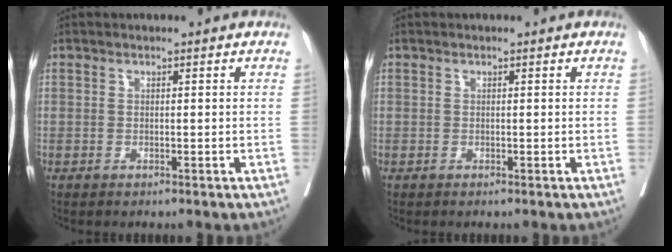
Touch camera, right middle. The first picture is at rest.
{"total": 0.0}